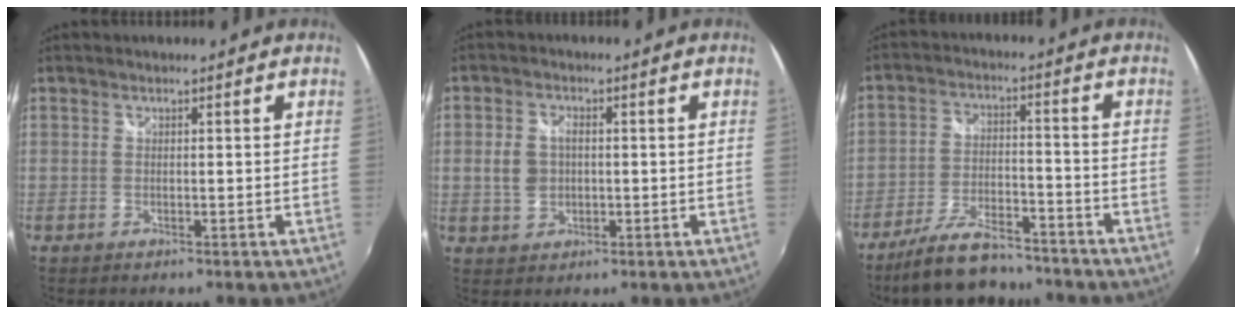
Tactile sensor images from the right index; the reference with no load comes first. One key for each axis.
{"total": 4.9, "fx": -0.1, "fy": 3.8, "fz": 3.1, "tx": -0.062, "ty": 0.005, "tz": 0.002}
{"total": 13.1, "fx": -10.9, "fy": 4.0, "fz": 5.9, "tx": -0.133, "ty": -0.004, "tz": -0.179}